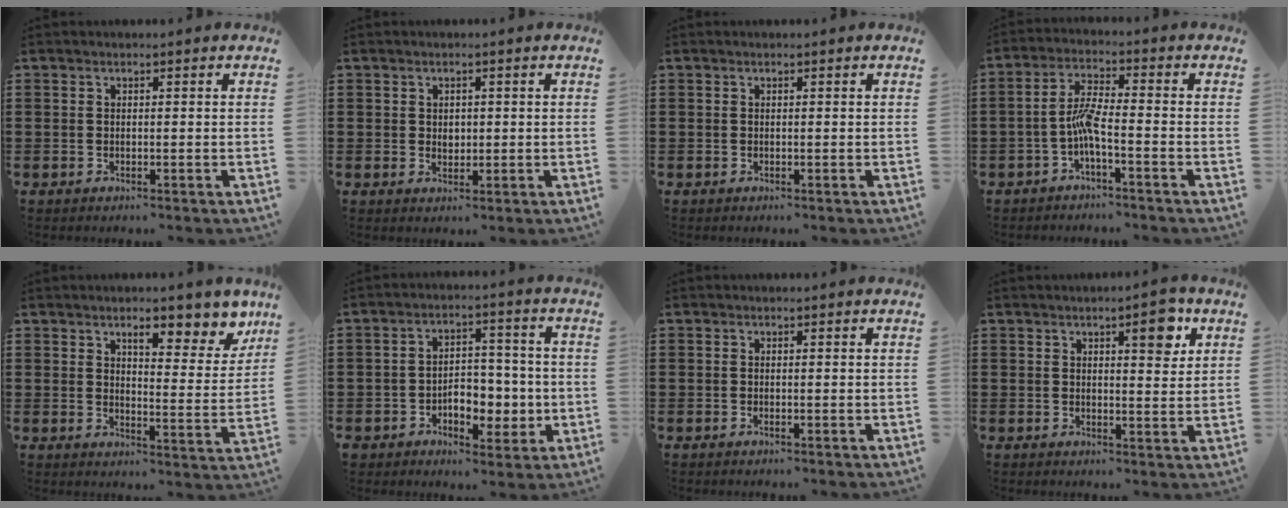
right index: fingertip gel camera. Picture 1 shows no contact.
{"total": 1.4, "force": [0.3, 1.0, 0.8], "torque": [-0.019, 0.005, 0.007]}
{"total": 0.0}
{"total": 4.9, "force": [-2.0, 0.7, 4.5], "torque": [-0.094, 0.002, -0.042]}
{"total": 6.8, "force": [4.9, 2.2, 4.2], "torque": [-0.059, -0.020, 0.076]}
{"total": 6.0, "force": [-1.8, 4.5, 3.6], "torque": [-0.063, 0.012, -0.034]}
{"total": 0.0}
{"total": 5.1, "force": [2.8, 1.6, 3.9], "torque": [-0.052, -0.004, 0.040]}